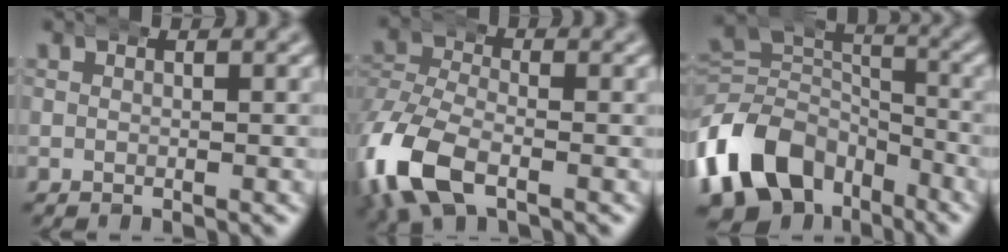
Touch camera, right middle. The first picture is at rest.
{"total": 6.5, "force": [-2.8, 4.1, 4.2], "torque": [-0.119, -0.022, -0.039]}
{"total": 11.1, "force": [-4.0, 8.7, 5.7], "torque": [-0.111, -0.045, -0.061]}